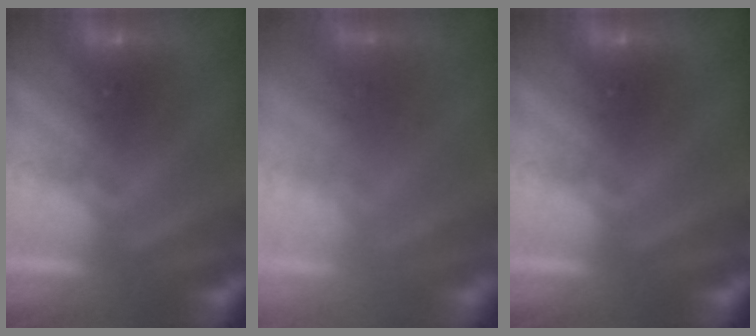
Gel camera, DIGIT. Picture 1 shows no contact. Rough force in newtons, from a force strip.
{"total": 2.2}
{"total": 0.0}